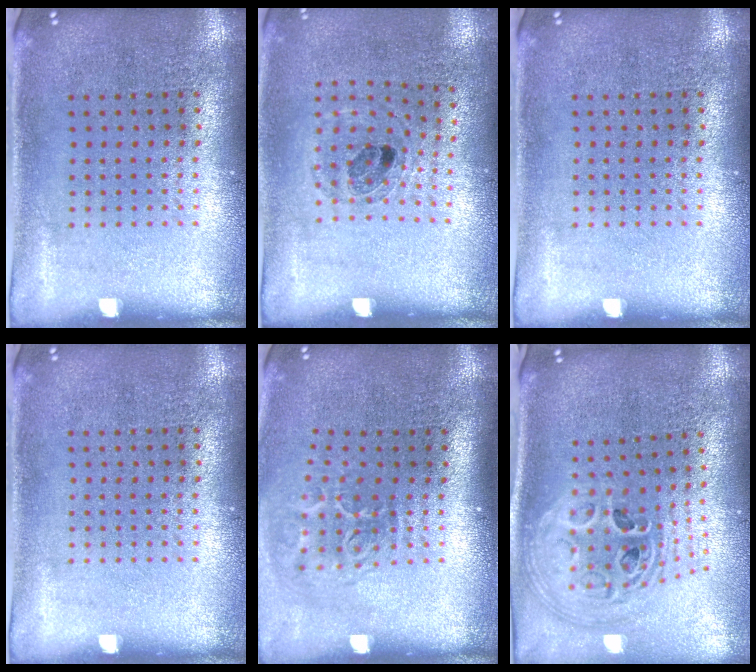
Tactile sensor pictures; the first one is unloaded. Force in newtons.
{"total": 0.9, "press": 0.9, "slide": 0.3}
{"total": 0.0}
{"total": 0.0}
{"total": 2.0, "press": 1.3, "slide": 1.5}
{"total": 2.8, "press": 2.0, "slide": 1.9}